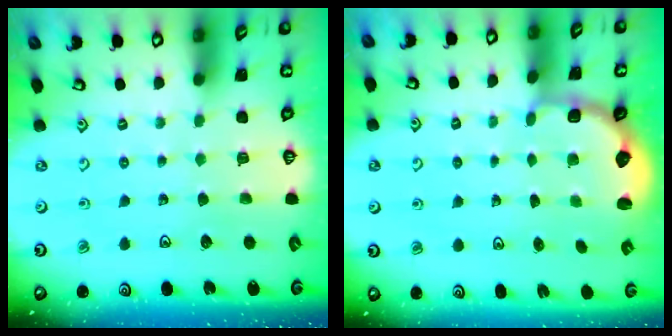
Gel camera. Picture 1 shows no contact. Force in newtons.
{"total": 2.9, "press": 2.4, "slide": 1.6}